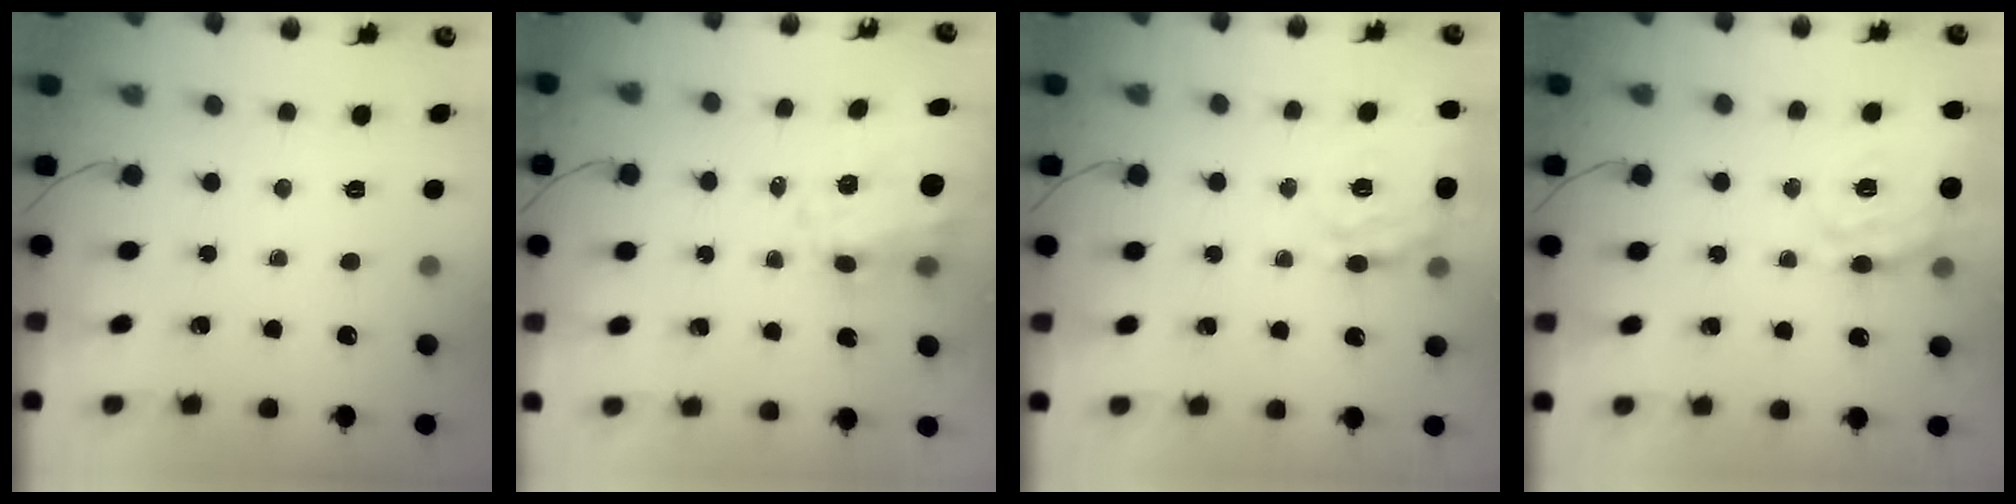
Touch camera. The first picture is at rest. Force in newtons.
{"total": 7.7, "press": 7.1, "slide": 3.1}
{"total": 19.9, "press": 19.7, "slide": 3.0}
{"total": 16.8, "press": 16.7, "slide": 1.9}